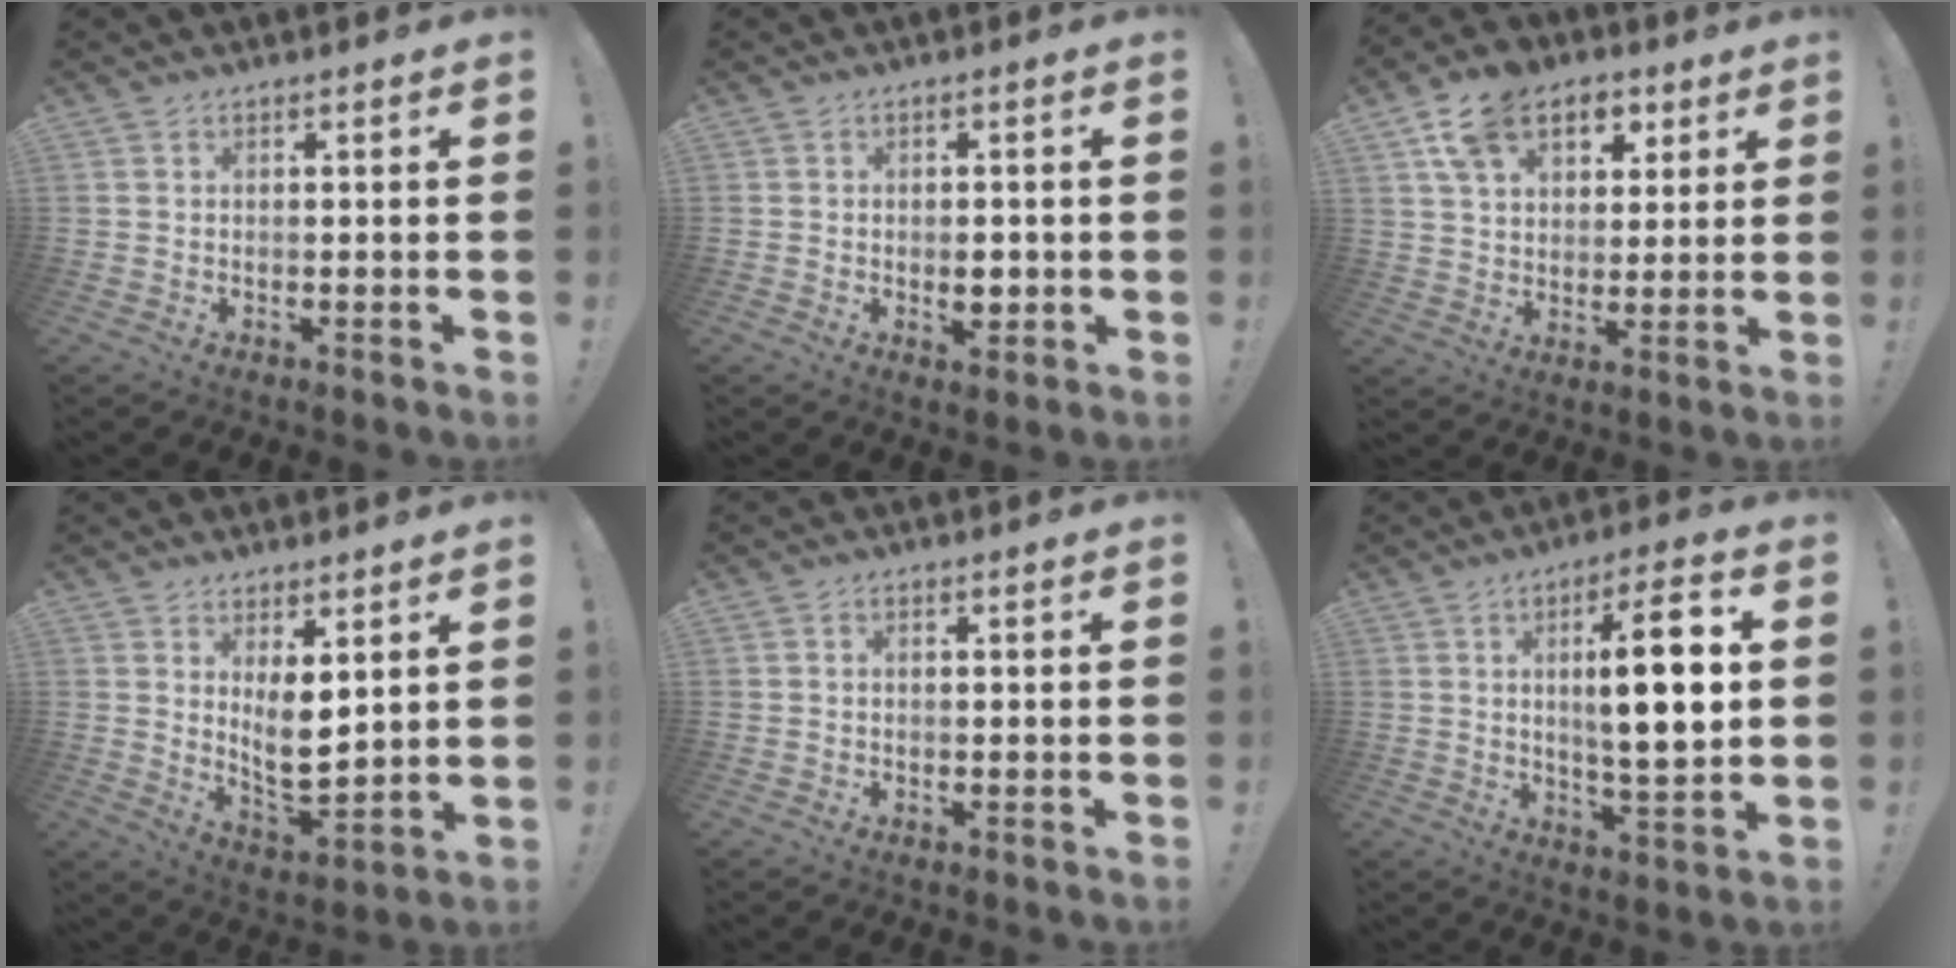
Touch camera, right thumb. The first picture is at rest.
{"total": 3.4, "force": [-0.5, 2.5, 2.2], "torque": [-0.013, -0.003, -0.011]}
{"total": 14.5, "force": [7.3, 10.1, 7.4], "torque": [-0.121, -0.024, 0.139]}
{"total": 8.7, "force": [3.7, 4.1, 6.7], "torque": [-0.093, -0.041, 0.072]}
{"total": 0.6, "force": [-0.2, 0.4, 0.4], "torque": [-0.011, 0.003, -0.003]}
{"total": 14.5, "force": [2.3, 3.2, 13.9], "torque": [-0.206, -0.004, 0.024]}